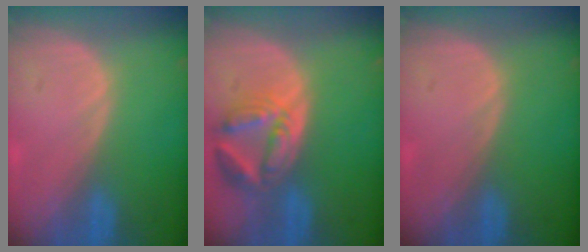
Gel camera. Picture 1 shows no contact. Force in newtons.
{"total": 8.1, "press": 7.2, "slide": 3.7}
{"total": 0.0}